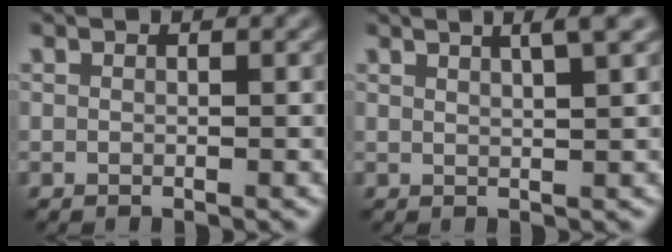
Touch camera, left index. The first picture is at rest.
{"total": 3.2, "force": [2.0, 0.7, 2.4], "torque": [-0.013, 0.011, 0.012]}